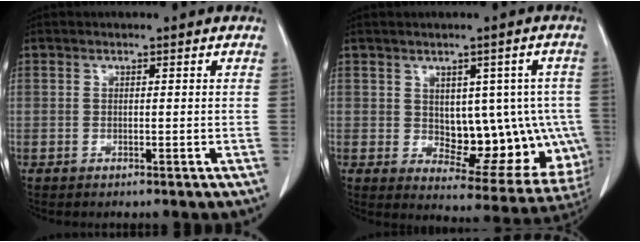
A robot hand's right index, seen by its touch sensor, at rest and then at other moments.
{"total": 13.4, "force": [-0.1, 7.6, 11.1], "torque": [-0.120, 0.013, 0.023]}